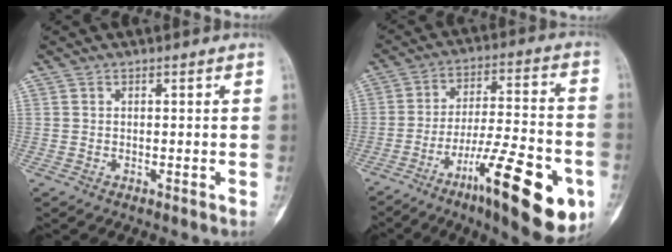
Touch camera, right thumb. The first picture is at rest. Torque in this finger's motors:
{"motor_torque": [0.48, 0.59, 1.29, -1.24, 0.15]}